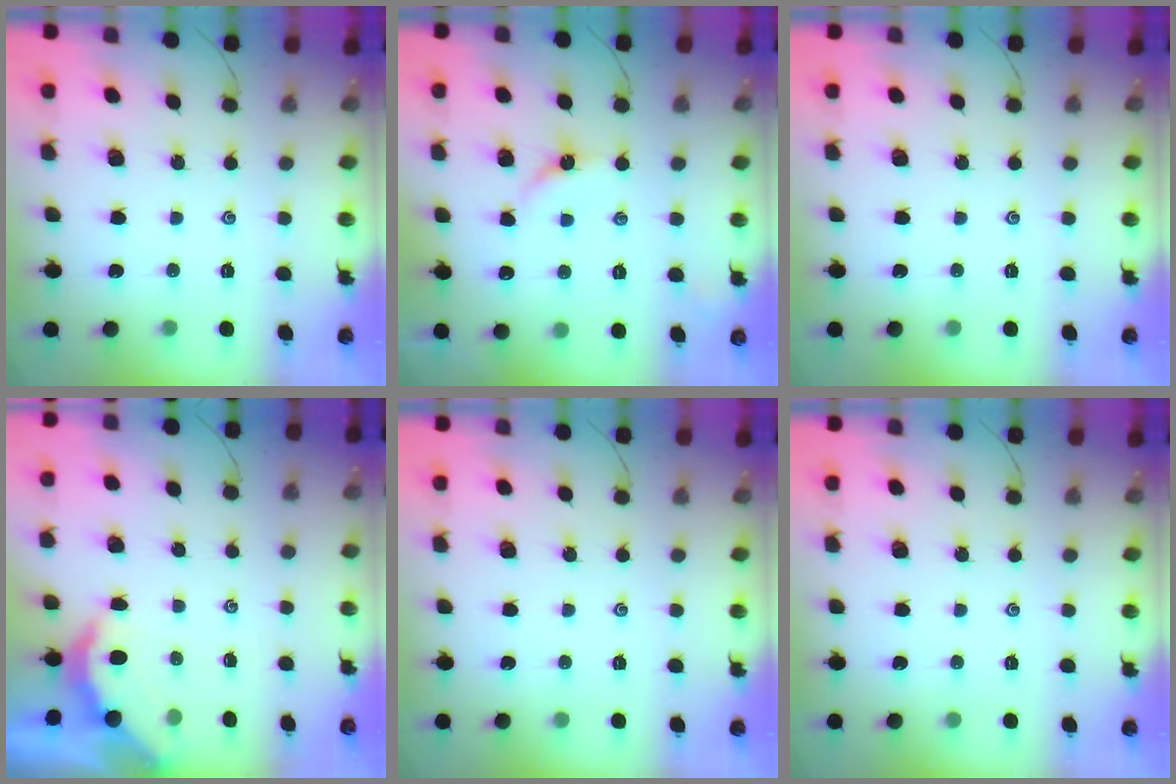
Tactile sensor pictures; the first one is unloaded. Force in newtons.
{"total": 5.1, "press": 5.0, "slide": 0.8}
{"total": 0.0}
{"total": 2.3, "press": 2.3, "slide": 0.2}
{"total": 0.0}
{"total": 0.0}